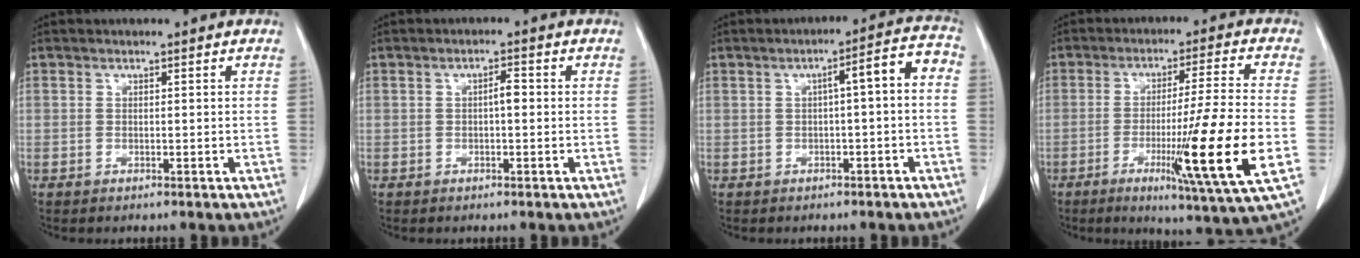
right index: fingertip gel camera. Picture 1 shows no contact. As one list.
[{"total": 1.9, "force": [-0.1, 0.5, 1.8], "torque": [-0.029, 0.005, -0.002]}, {"total": 5.7, "force": [-0.2, 0.9, 5.6], "torque": [-0.074, 0.027, -0.006]}, {"total": 16.5, "force": [-4.2, -1.6, 15.8], "torque": [-0.265, -0.032, -0.072]}]